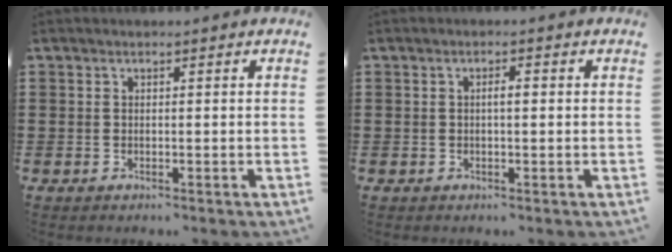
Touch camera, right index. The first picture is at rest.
{"total": 1.5, "force": [0.0, 0.4, 1.5], "torque": [-0.027, 0.002, -0.001]}